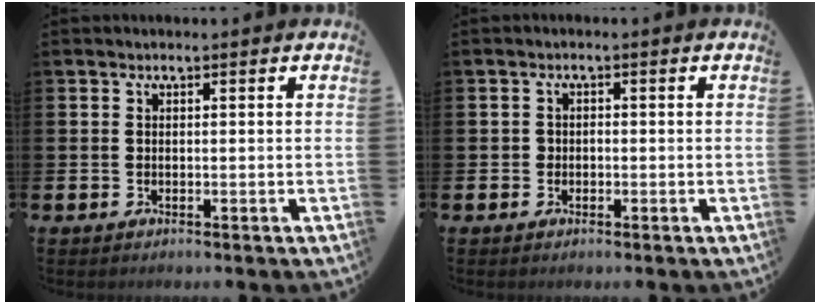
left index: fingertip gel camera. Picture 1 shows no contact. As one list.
[{"total": 1.1, "force": [-0.4, 1.0, 0.3], "torque": [-0.001, 0.003, -0.011]}]